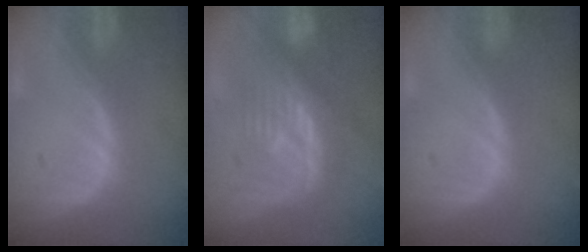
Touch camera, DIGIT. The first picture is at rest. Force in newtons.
{"total": 8.0, "press": 7.9, "slide": 1.1}
{"total": 0.0}